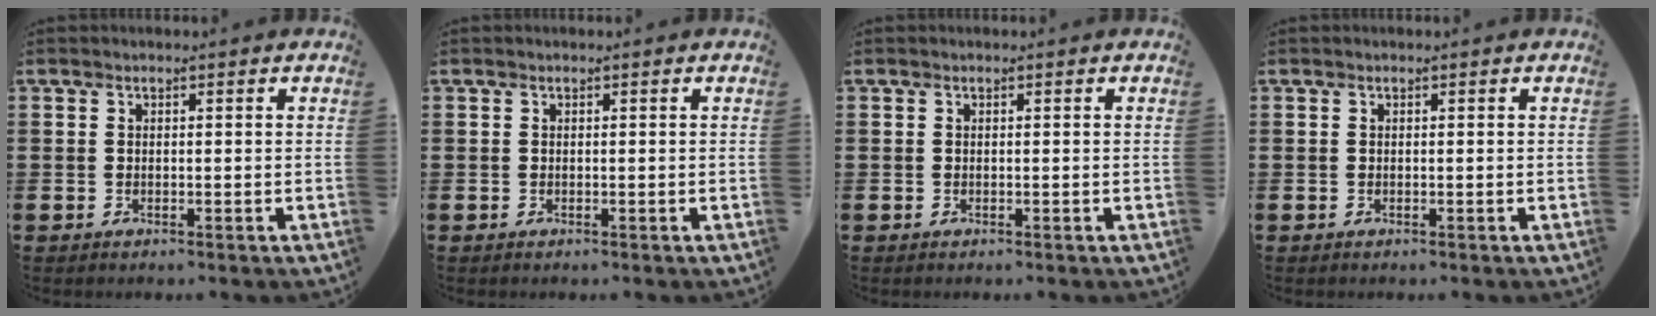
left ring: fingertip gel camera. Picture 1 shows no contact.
{"total": 0.0}
{"total": 0.0}
{"total": 0.0}